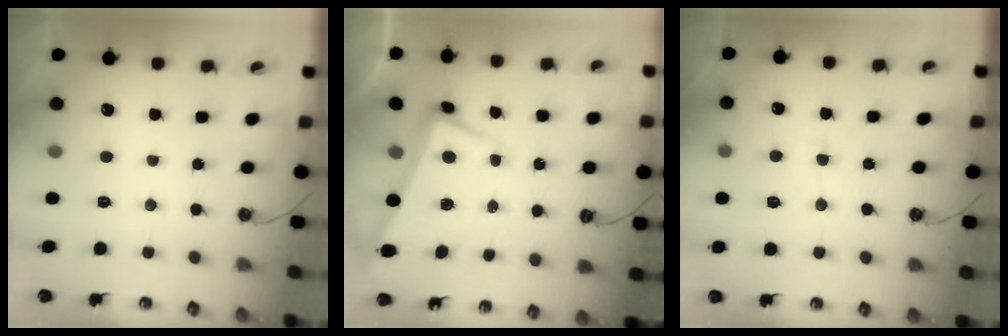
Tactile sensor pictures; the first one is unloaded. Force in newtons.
{"total": 1.5, "press": 0.5, "slide": 1.5}
{"total": 1.2, "press": 0.9, "slide": 0.7}